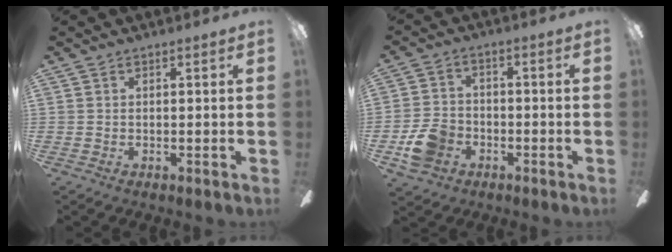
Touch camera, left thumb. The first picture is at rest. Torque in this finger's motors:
{"motor_torque": [0.15, 1.75, 0.29, -0.21, 0.03]}